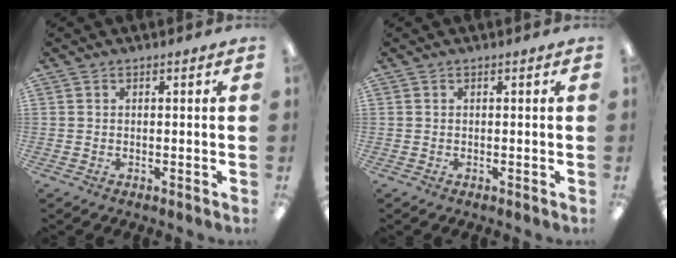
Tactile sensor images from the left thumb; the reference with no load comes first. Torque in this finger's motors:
{"motor_torque": [0.00, 0.00, -0.17, 0.17, 0.00]}